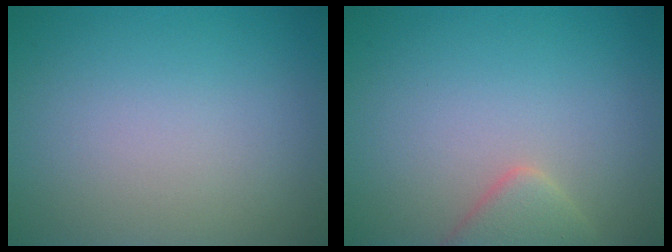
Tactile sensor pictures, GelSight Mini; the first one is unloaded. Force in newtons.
{"total": 2.5, "press": 2.5, "slide": 0.2}